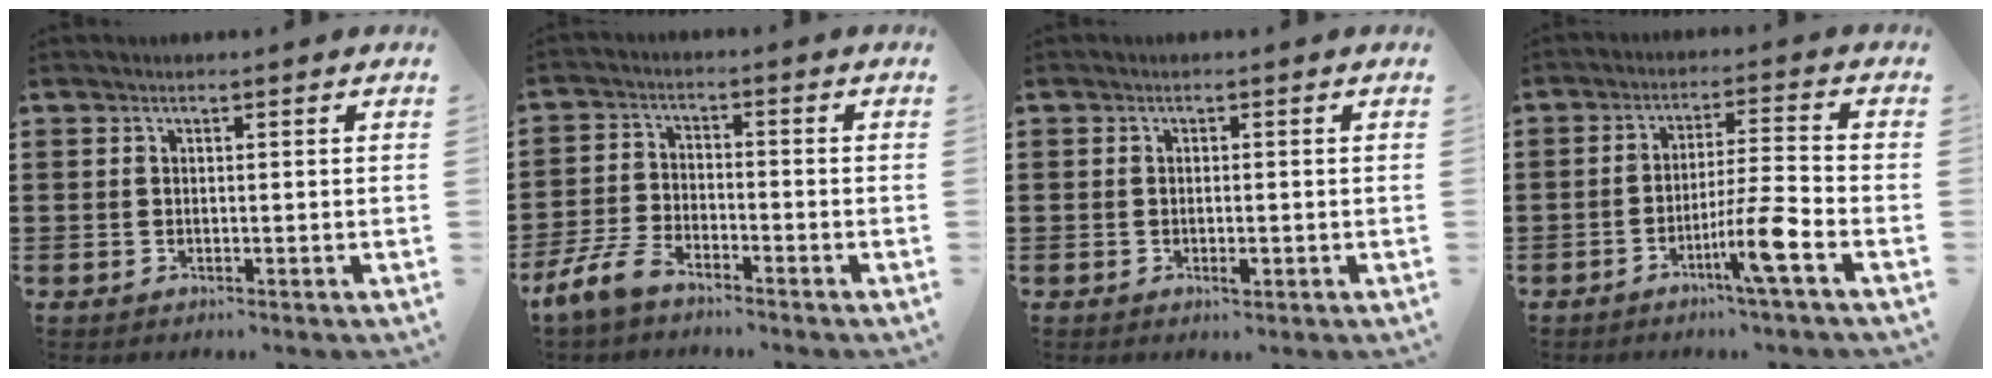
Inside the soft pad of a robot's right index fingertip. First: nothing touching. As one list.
[{"total": 5.5, "force": [-4.5, 1.4, 2.9], "torque": [-0.089, -0.008, -0.094]}, {"total": 1.6, "force": [-0.6, 0.5, 1.4], "torque": [-0.027, -0.003, -0.009]}, {"total": 8.0, "force": [-4.1, -0.2, 6.9], "torque": [-0.117, -0.002, -0.073]}]